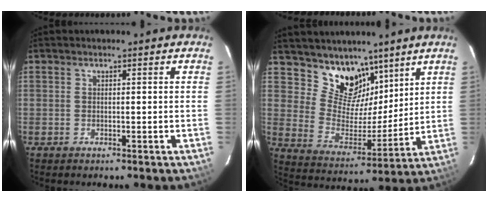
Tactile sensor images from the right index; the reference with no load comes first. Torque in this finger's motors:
{"motor_torque": [0.01, 0.29, 0.12, 0.00]}